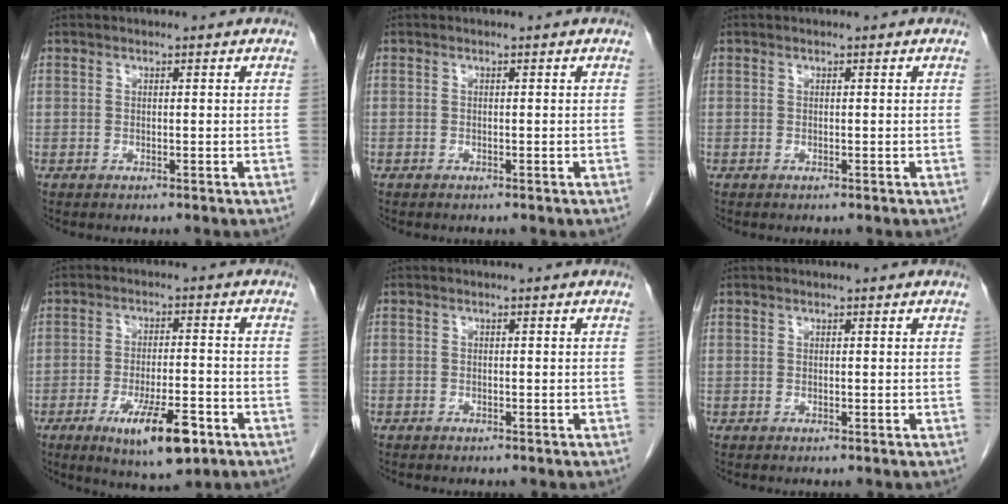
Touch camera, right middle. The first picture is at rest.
{"total": 0.0}
{"total": 0.0}
{"total": 10.5, "force": [-5.3, 2.6, 8.6], "torque": [-0.147, -0.015, -0.077]}
{"total": 0.9, "force": [-0.7, 0.6, 0.1], "torque": [-0.006, 0.003, -0.012]}
{"total": 0.0}